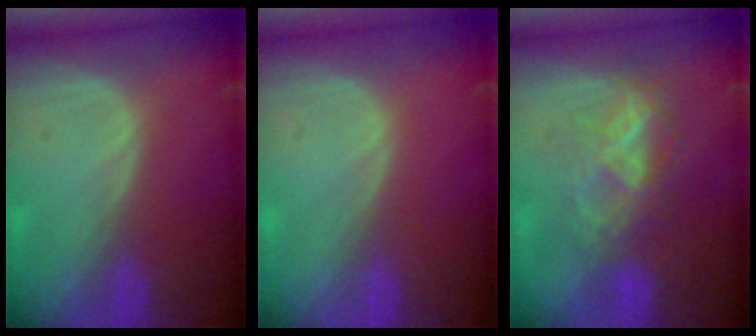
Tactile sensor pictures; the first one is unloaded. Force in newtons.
{"total": 0.0}
{"total": 6.1, "press": 6.1, "slide": 0.7}